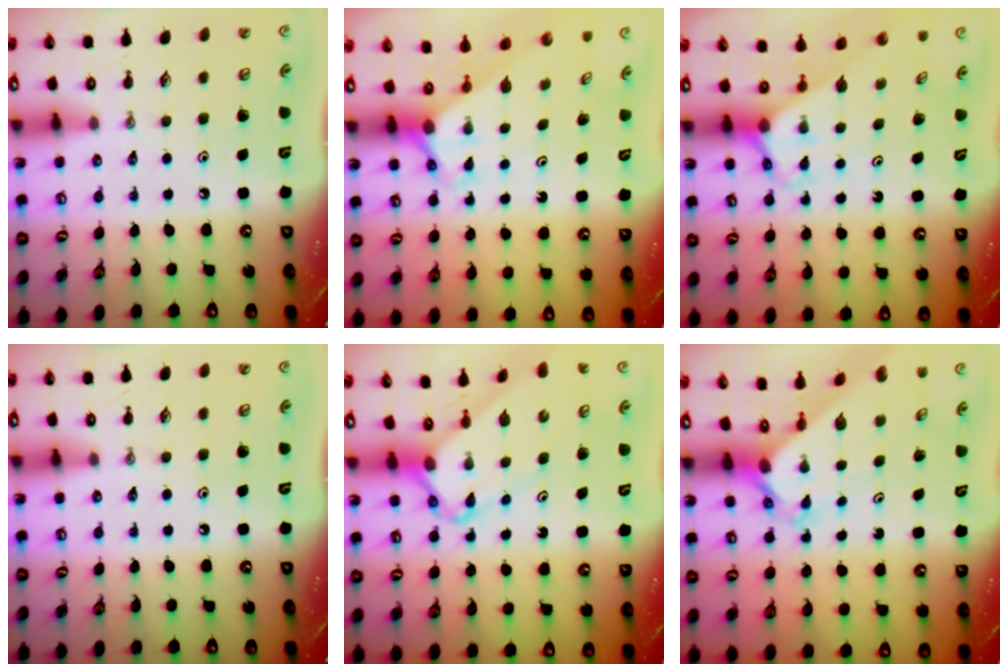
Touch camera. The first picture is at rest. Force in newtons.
{"total": 2.8, "press": 2.8, "slide": 0.0}
{"total": 2.7, "press": 2.7, "slide": 0.2}
{"total": 0.0}
{"total": 4.9, "press": 4.9, "slide": 0.4}
{"total": 2.3, "press": 2.3, "slide": 0.1}